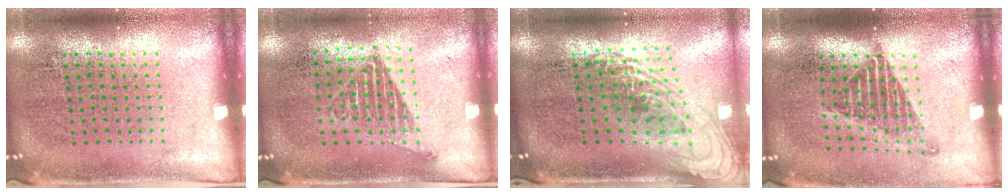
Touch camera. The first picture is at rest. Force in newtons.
{"total": 1.2, "press": 1.0, "slide": 0.6}
{"total": 2.2, "press": 1.6, "slide": 1.5}
{"total": 1.3, "press": 1.0, "slide": 0.8}